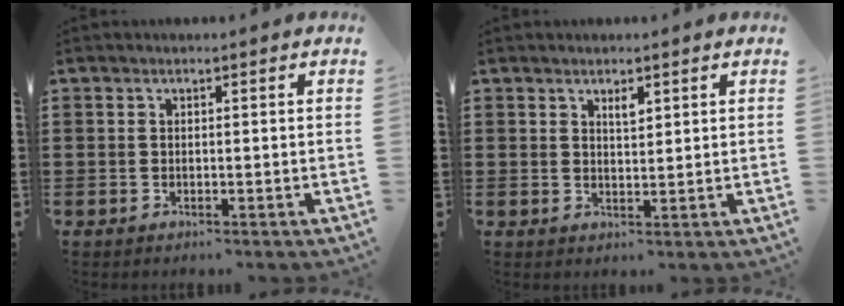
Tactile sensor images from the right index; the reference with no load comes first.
{"total": 1.9, "force": [1.3, 0.6, 1.2], "torque": [-0.017, 0.000, 0.021]}